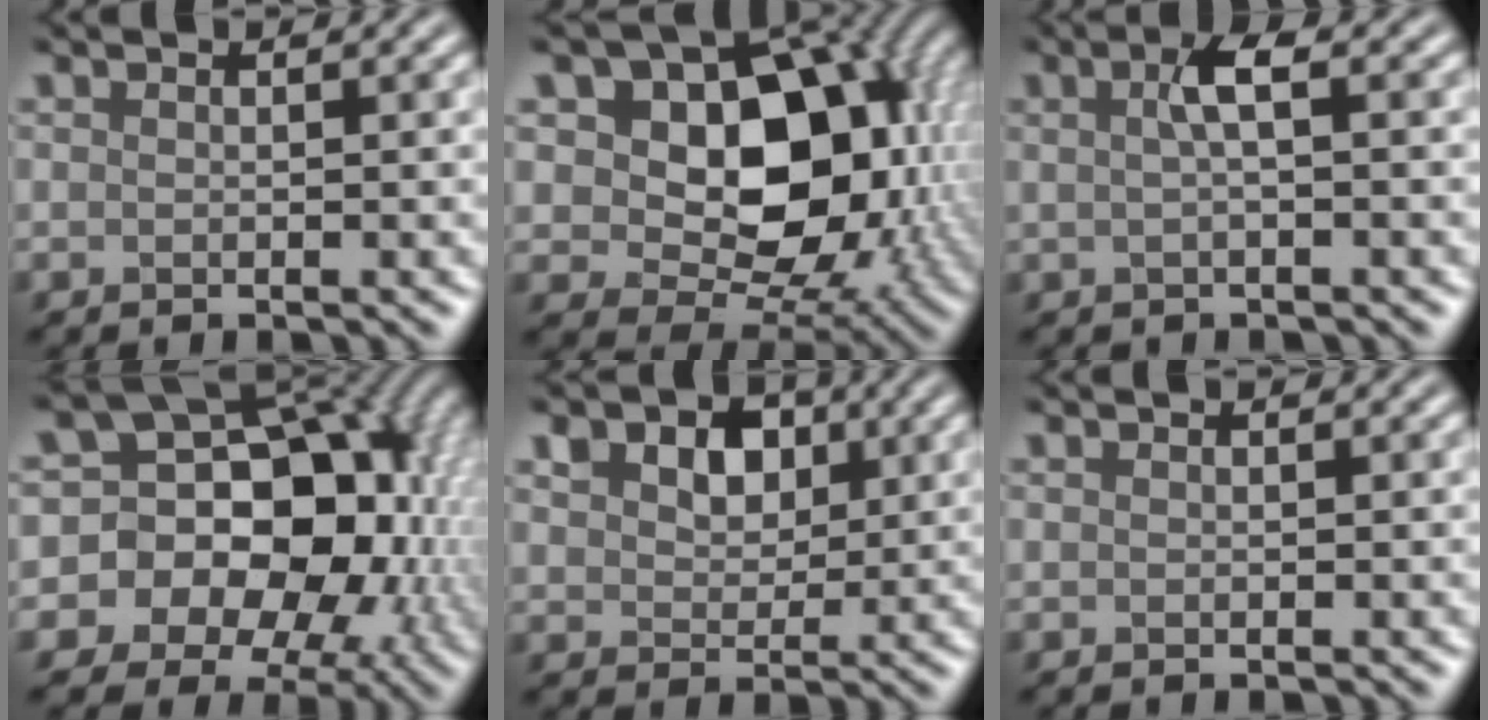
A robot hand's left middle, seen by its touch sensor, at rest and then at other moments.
{"total": 14.4, "force": [2.9, 10.1, 9.8], "torque": [-0.123, 0.041, 0.064]}
{"total": 1.3, "force": [0.2, -0.2, 1.3], "torque": [-0.042, 0.016, 0.018]}
{"total": 15.1, "force": [-3.2, 12.6, 7.7], "torque": [-0.116, 0.022, -0.055]}
{"total": 3.8, "force": [2.5, 2.5, 1.4], "torque": [-0.048, 0.023, 0.046]}
{"total": 0.0}